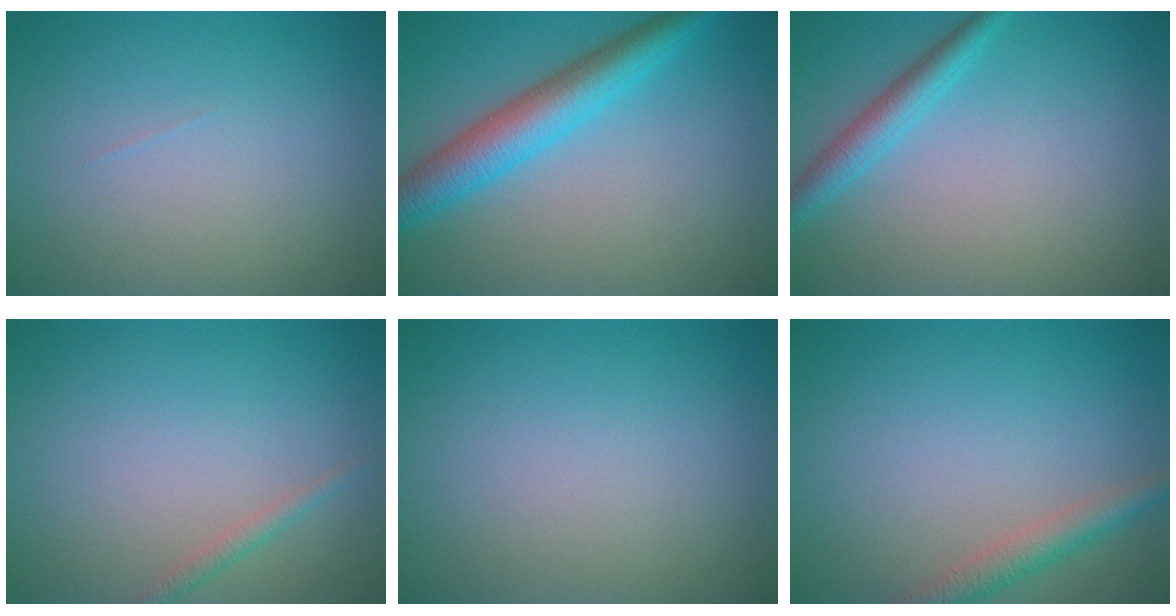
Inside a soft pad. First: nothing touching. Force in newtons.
{"total": 5.5, "press": 5.5, "slide": 0.3}
{"total": 2.6, "press": 2.6, "slide": 0.1}
{"total": 1.0, "press": 1.0, "slide": 0.0}
{"total": 0.0}
{"total": 2.6, "press": 2.6, "slide": 0.1}